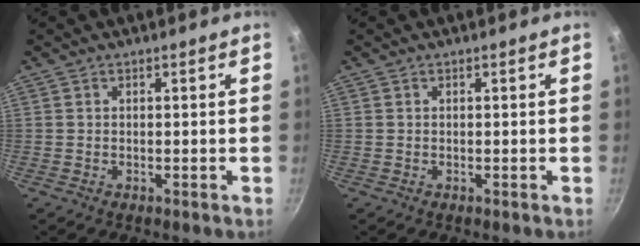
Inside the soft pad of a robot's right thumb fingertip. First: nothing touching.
{"total": 0.0}